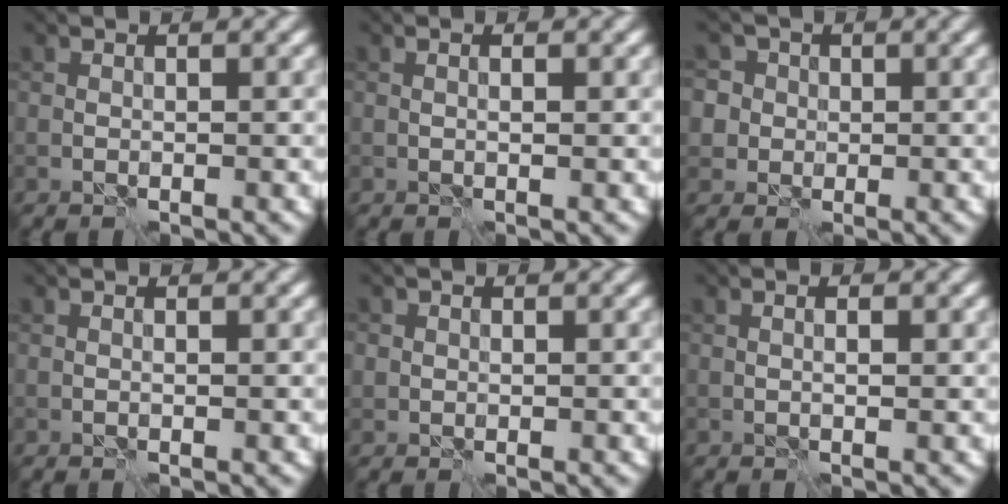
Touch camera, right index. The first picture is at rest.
{"total": 0.8, "force": [0.2, 0.2, 0.8], "torque": [-0.008, -0.003, 0.005]}
{"total": 5.8, "force": [2.0, 5.2, 1.9], "torque": [-0.032, 0.028, 0.010]}
{"total": 0.0}
{"total": 0.8, "force": [0.2, 0.8, 0.1], "torque": [0.005, -0.005, 0.002]}
{"total": 1.1, "force": [0.2, 0.3, 1.0], "torque": [-0.009, -0.008, 0.006]}